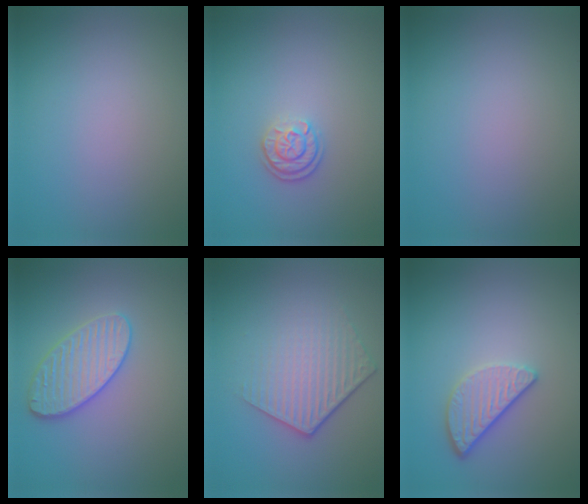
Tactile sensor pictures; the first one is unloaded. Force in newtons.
{"total": 2.2, "press": 1.8, "slide": 1.3}
{"total": 0.0}
{"total": 3.6, "press": 3.5, "slide": 0.9}
{"total": 4.4, "press": 3.1, "slide": 3.1}
{"total": 3.2, "press": 2.7, "slide": 1.7}